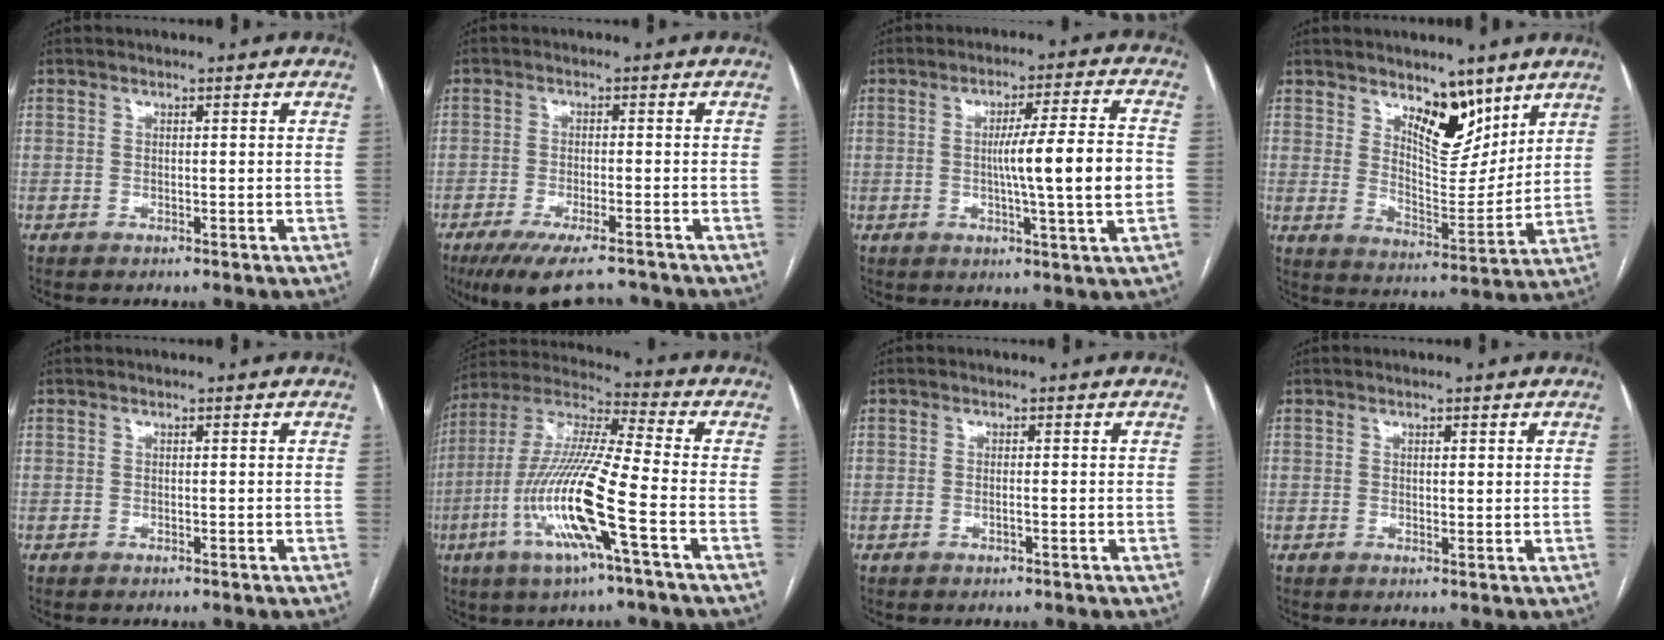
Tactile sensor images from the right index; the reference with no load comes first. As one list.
[{"total": 11.2, "force": [-9.4, 2.1, 5.7], "torque": [-0.087, -0.018, -0.140]}, {"total": 11.1, "force": [-0.9, -0.7, 11.0], "torque": [-0.170, 0.002, -0.017]}, {"total": 9.4, "force": [6.3, 3.9, 5.8], "torque": [-0.087, -0.017, 0.111]}, {"total": 0.0}, {"total": 16.5, "force": [-5.6, 0.4, 15.5], "torque": [-0.321, -0.009, -0.112]}, {"total": 0.8, "force": [-0.2, 0.1, 0.7], "torque": [-0.016, 0.000, -0.003]}, {"total": 1.1, "force": [0.6, 0.3, 0.8], "torque": [-0.015, -0.004, 0.010]}]